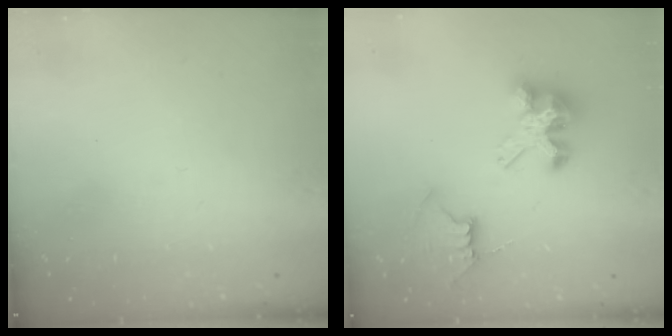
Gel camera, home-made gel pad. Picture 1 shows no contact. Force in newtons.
{"total": 8.1, "press": 8.1, "slide": 0.4}